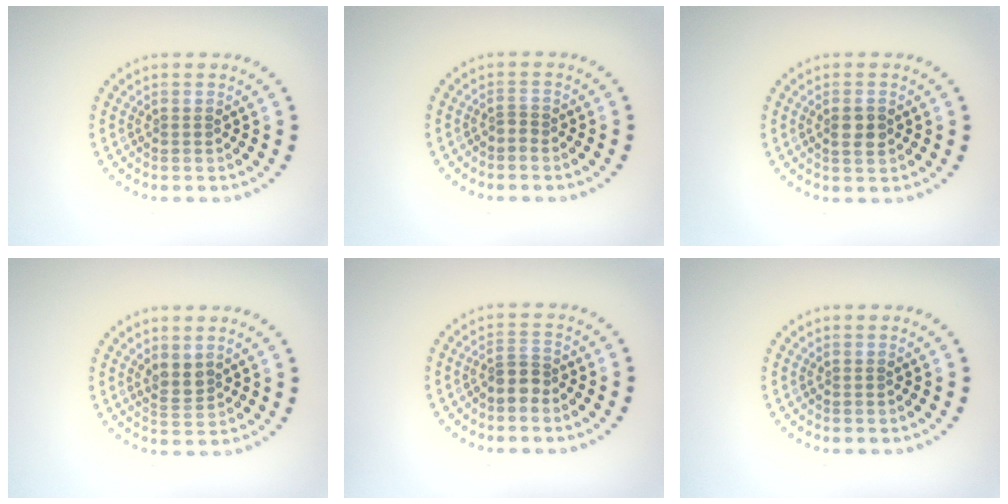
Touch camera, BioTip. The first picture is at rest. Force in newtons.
{"total": 0.7, "press": 0.4, "slide": 0.6}
{"total": 1.9, "press": 1.9, "slide": 0.3}
{"total": 1.8, "press": 1.5, "slide": 0.9}
{"total": 2.0, "press": 1.6, "slide": 1.2}
{"total": 0.0}